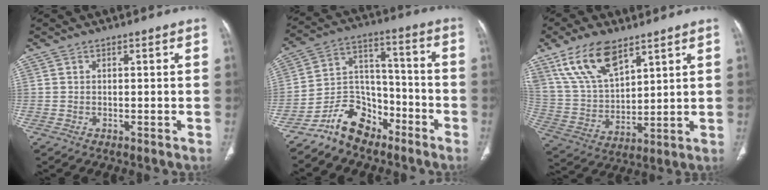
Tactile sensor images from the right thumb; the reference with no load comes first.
{"total": 10.6, "force": [-8.0, 6.1, 3.3], "torque": [-0.039, 0.087, -0.156]}
{"total": 14.7, "force": [9.3, 6.8, 9.1], "torque": [-0.156, -0.033, 0.193]}